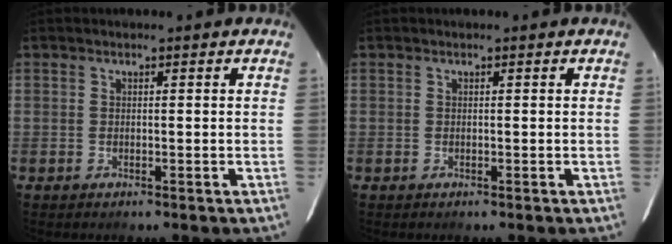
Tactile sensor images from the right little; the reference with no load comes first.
{"total": 0.0}